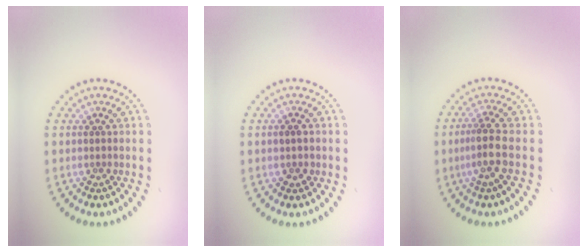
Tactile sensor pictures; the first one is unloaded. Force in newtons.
{"total": 1.3, "press": 1.3, "slide": 0.2}
{"total": 2.6, "press": 2.1, "slide": 1.7}